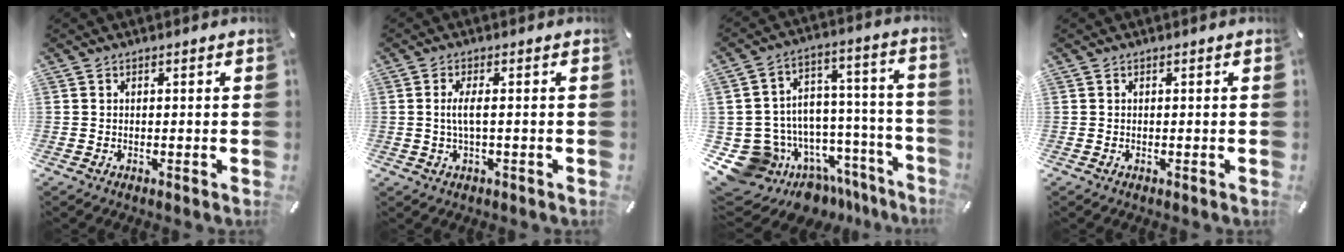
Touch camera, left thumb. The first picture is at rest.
{"total": 4.3, "force": [0.1, 1.2, 4.1], "torque": [-0.083, -0.001, -0.002]}
{"total": 13.4, "force": [-8.6, 9.9, 3.0], "torque": [-0.032, 0.020, -0.118]}
{"total": 0.0}